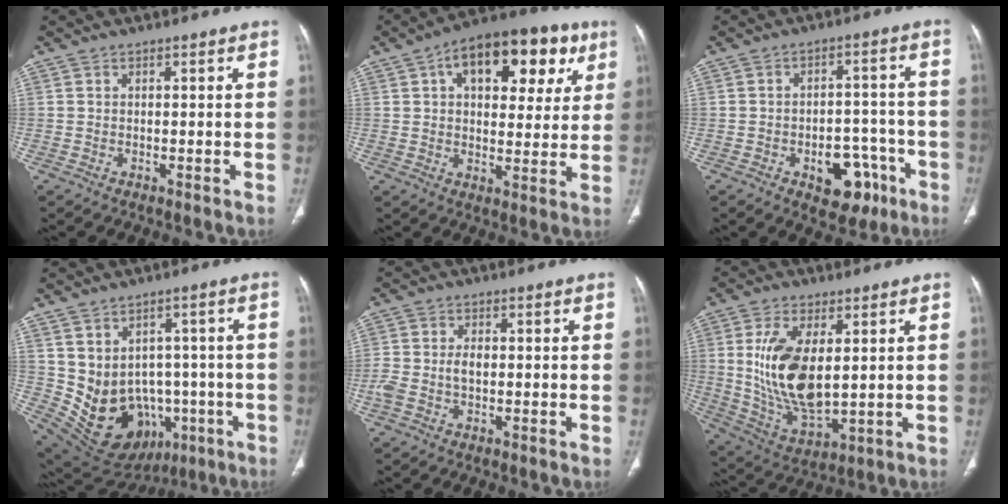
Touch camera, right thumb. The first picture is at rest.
{"total": 19.1, "force": [7.6, 10.5, 14.0], "torque": [-0.153, 0.008, 0.104]}
{"total": 10.4, "force": [-5.0, 6.4, 6.5], "torque": [-0.050, 0.043, -0.059]}
{"total": 16.5, "force": [-3.1, 13.8, 8.5], "torque": [-0.116, 0.032, -0.008]}
{"total": 4.2, "force": [-0.6, 2.5, 3.3], "torque": [-0.086, 0.018, -0.010]}
{"total": 15.5, "force": [2.3, 7.7, 13.2], "torque": [-0.250, -0.021, 0.058]}